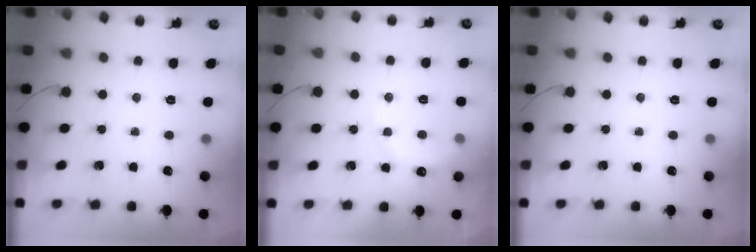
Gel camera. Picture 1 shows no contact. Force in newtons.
{"total": 7.3, "press": 7.1, "slide": 1.5}
{"total": 0.0}